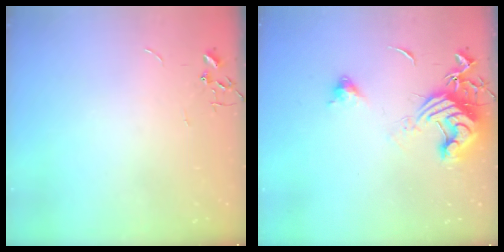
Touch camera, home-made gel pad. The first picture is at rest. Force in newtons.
{"total": 14.1, "press": 14.0, "slide": 1.7}